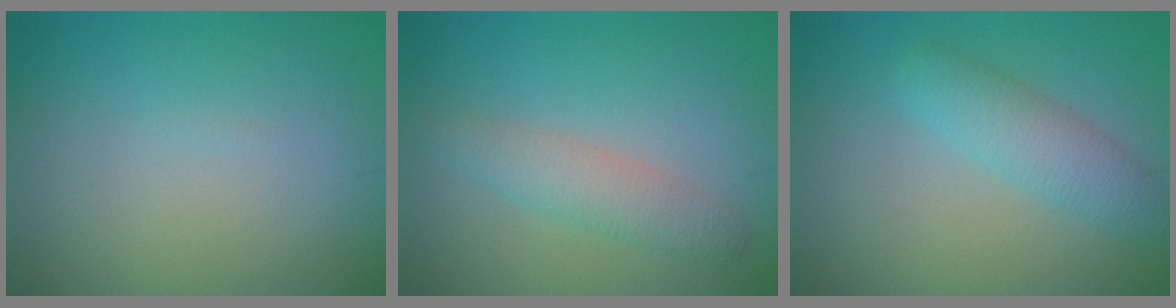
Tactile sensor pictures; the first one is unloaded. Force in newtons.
{"total": 2.8, "press": 2.8, "slide": 0.0}
{"total": 3.3, "press": 3.3, "slide": 0.0}